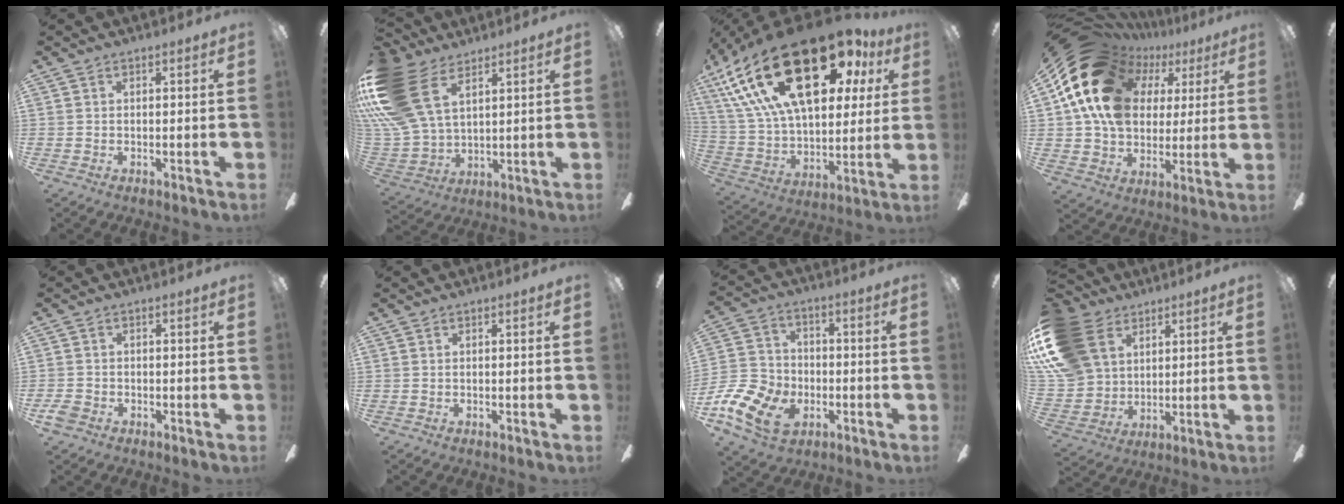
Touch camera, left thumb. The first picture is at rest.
{"total": 23.4, "force": [9.8, 14.9, 15.2], "torque": [-0.339, -0.035, 0.184]}
{"total": 34.5, "force": [16.6, 16.4, 25.4], "torque": [-0.497, -0.088, 0.293]}
{"total": 21.9, "force": [8.3, 15.9, 12.5], "torque": [-0.248, -0.035, 0.155]}
{"total": 2.8, "force": [-1.5, 2.0, 1.3], "torque": [-0.032, 0.004, -0.031]}
{"total": 0.0}
{"total": 14.1, "force": [-5.8, 10.3, 7.7], "torque": [-0.179, 0.040, -0.103]}
{"total": 21.1, "force": [8.6, 15.6, 11.2], "torque": [-0.250, -0.024, 0.162]}